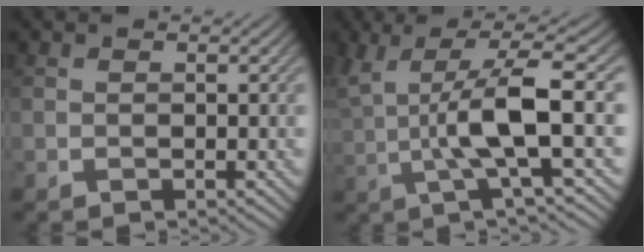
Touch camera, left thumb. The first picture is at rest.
{"total": 8.3, "force": [1.3, 1.6, 8.1], "torque": [-0.147, 0.016, 0.022]}